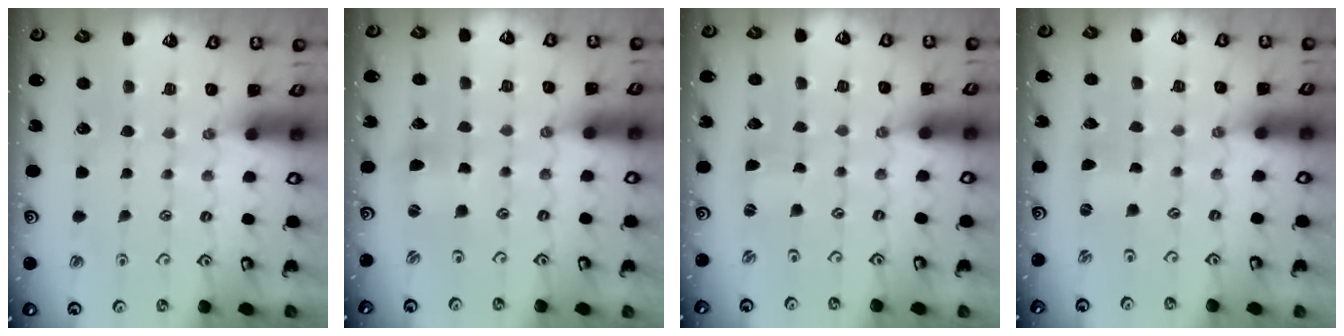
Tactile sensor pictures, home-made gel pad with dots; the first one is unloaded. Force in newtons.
{"total": 2.5, "press": 2.5, "slide": 0.3}
{"total": 0.0}
{"total": 0.0}